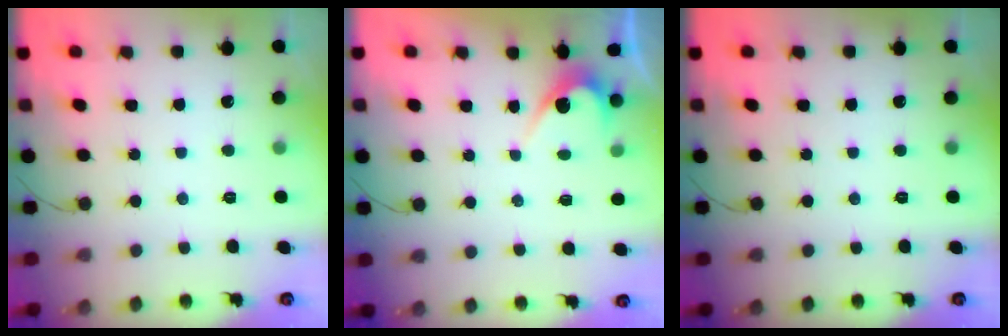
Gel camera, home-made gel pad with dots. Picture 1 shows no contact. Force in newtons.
{"total": 3.0, "press": 3.0, "slide": 0.2}
{"total": 0.0}